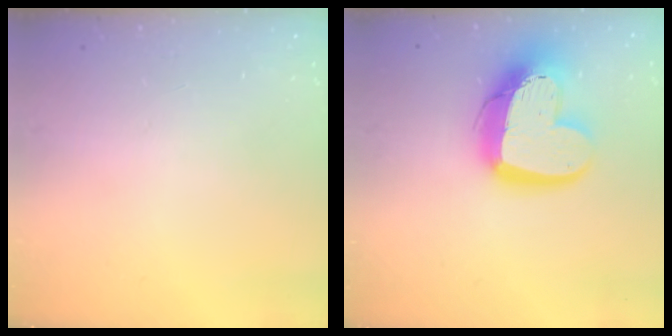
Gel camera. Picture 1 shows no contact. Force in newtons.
{"total": 17.3, "press": 17.3, "slide": 1.6}